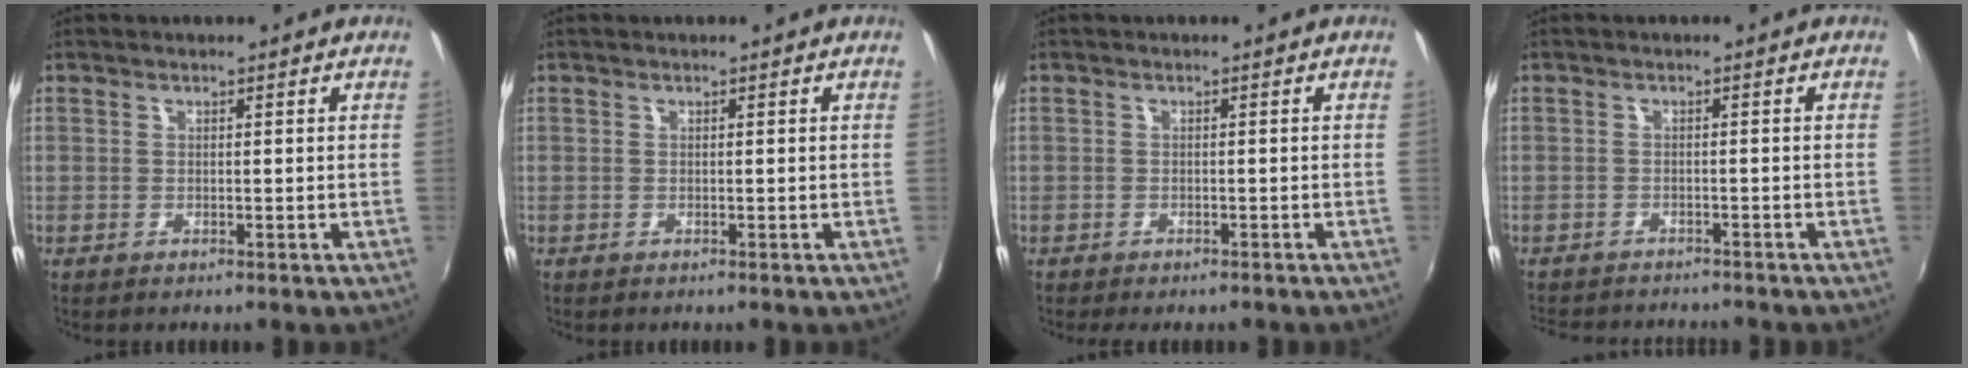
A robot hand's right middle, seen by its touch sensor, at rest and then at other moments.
{"total": 0.0}
{"total": 1.9, "force": [-1.5, 1.0, 0.6], "torque": [-0.016, -0.007, -0.022]}
{"total": 7.8, "force": [-7.3, 1.7, 2.4], "torque": [-0.063, -0.013, -0.109]}